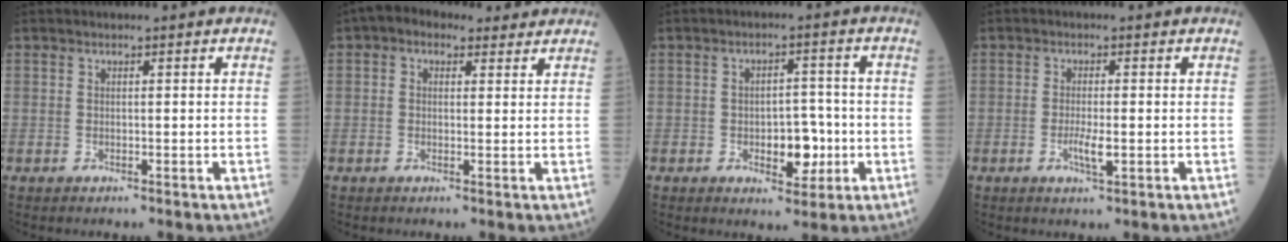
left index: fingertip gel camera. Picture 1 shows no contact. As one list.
[{"total": 5.4, "force": [3.6, 3.2, 2.5], "torque": [-0.040, 0.039, 0.056]}, {"total": 5.8, "force": [-1.5, 3.1, 4.7], "torque": [-0.064, 0.005, -0.016]}, {"total": 2.9, "force": [-0.7, 0.5, 2.7], "torque": [-0.057, -0.003, -0.011]}]